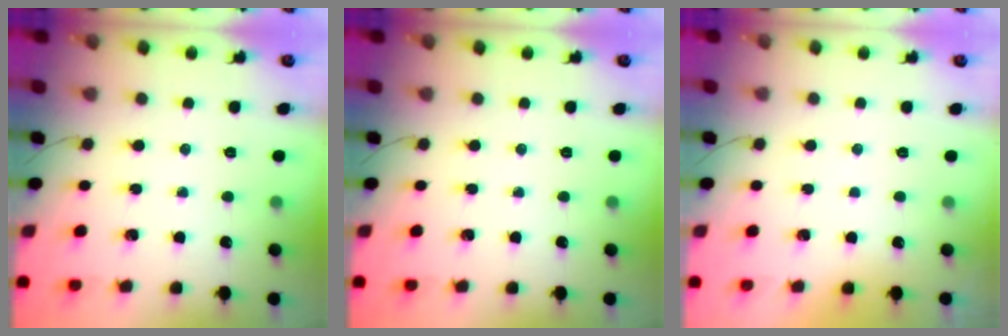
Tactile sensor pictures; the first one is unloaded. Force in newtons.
{"total": 0.0}
{"total": 3.0, "press": 3.0, "slide": 0.1}